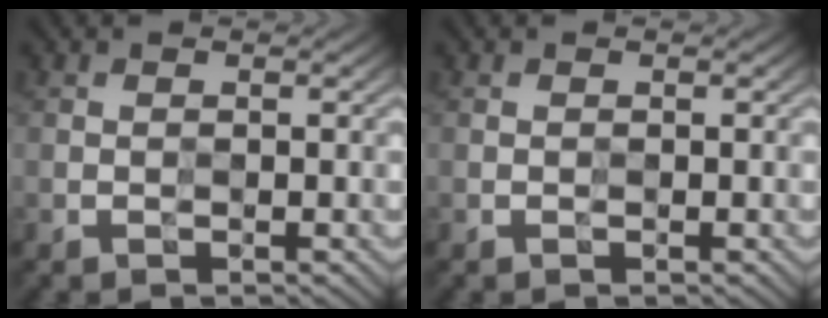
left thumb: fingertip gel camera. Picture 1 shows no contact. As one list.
[{"total": 0.0}]